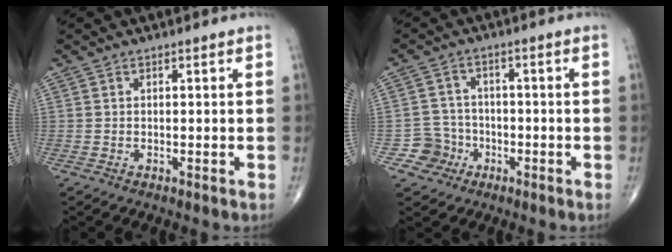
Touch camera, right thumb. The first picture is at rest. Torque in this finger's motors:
{"motor_torque": [0.19, 0.10, 0.18, -0.11, -0.03]}